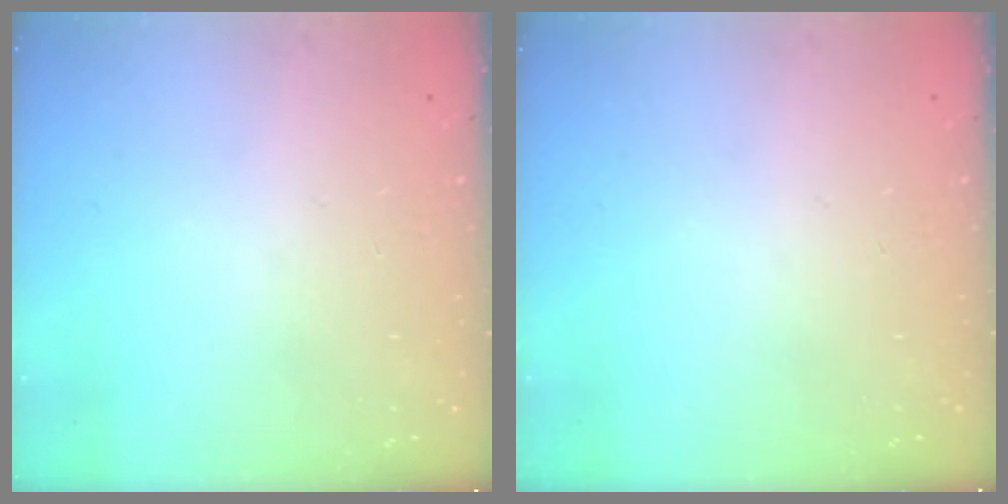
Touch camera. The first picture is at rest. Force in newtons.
{"total": 0.0}